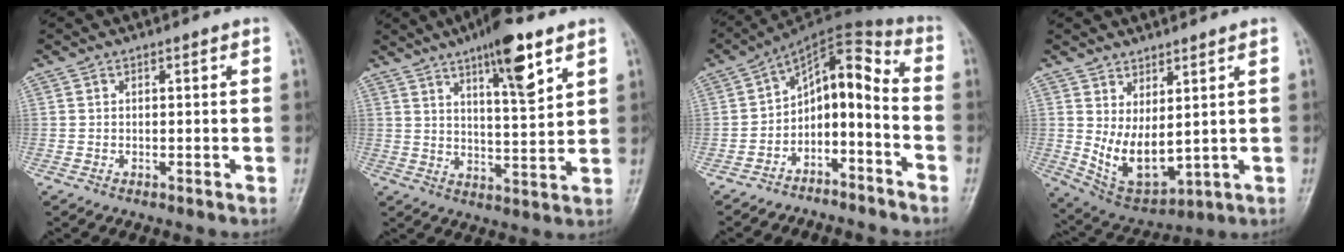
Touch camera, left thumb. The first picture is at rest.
{"total": 11.8, "force": [6.8, 2.7, 9.2], "torque": [-0.131, -0.036, 0.107]}
{"total": 10.8, "force": [-5.2, 5.3, 7.8], "torque": [-0.100, 0.096, -0.095]}
{"total": 9.5, "force": [1.7, 4.7, 8.0], "torque": [-0.129, -0.031, 0.057]}